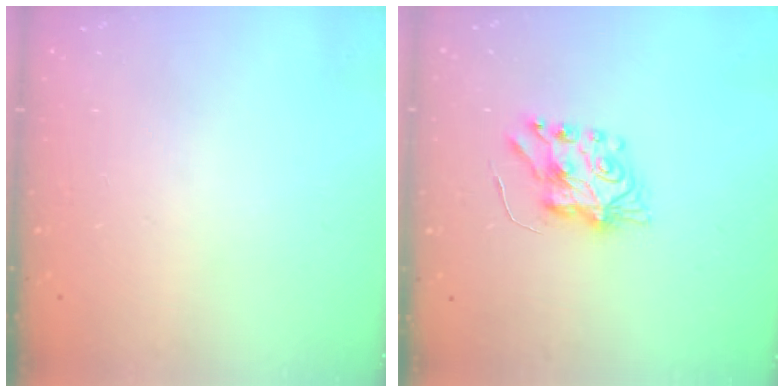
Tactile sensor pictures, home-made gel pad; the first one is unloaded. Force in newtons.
{"total": 7.4, "press": 7.4, "slide": 0.2}